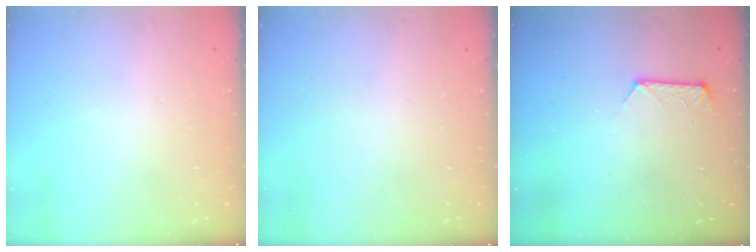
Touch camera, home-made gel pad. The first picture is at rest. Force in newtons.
{"total": 0.0}
{"total": 8.0, "press": 8.0, "slide": 0.8}